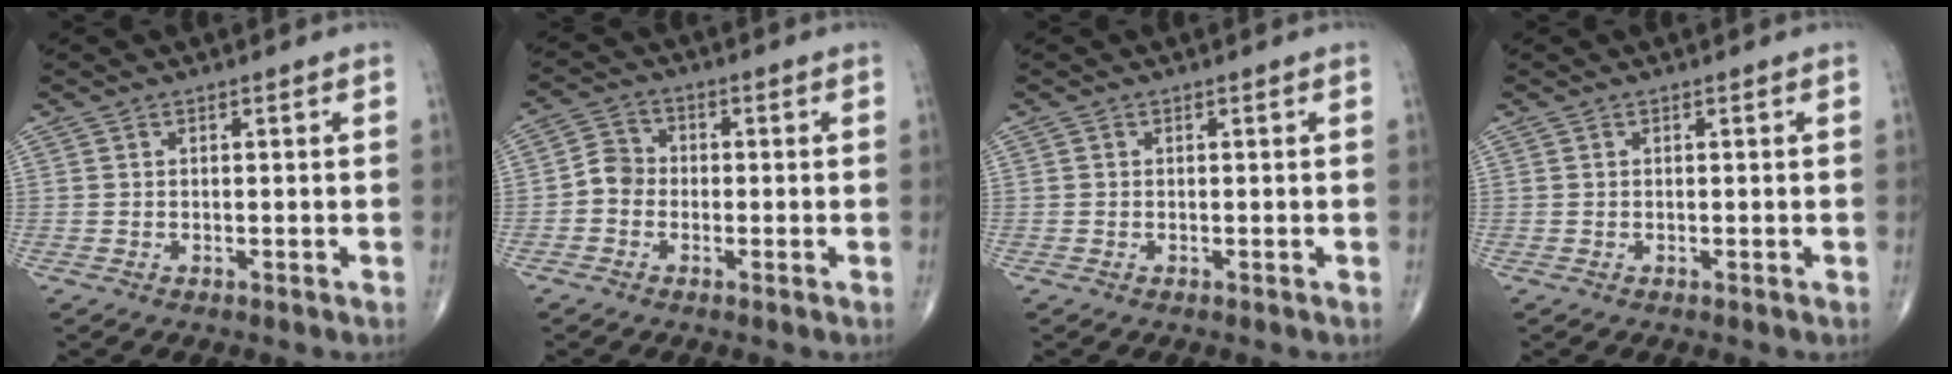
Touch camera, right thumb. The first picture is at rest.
{"total": 4.2, "force": [-1.1, 3.7, 1.7], "torque": [-0.012, 0.014, -0.032]}
{"total": 0.0}
{"total": 0.0}